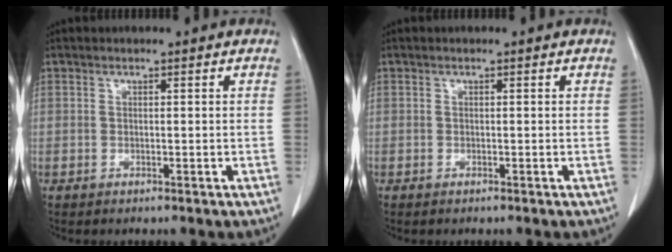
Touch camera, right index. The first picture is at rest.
{"total": 0.0}